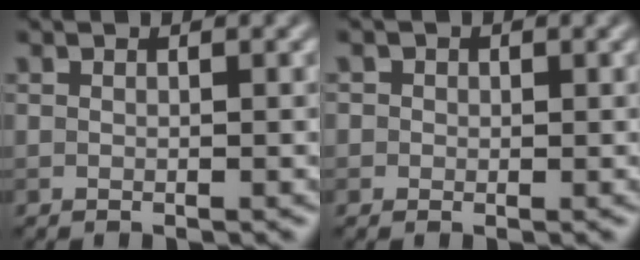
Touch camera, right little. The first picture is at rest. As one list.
[{"total": 1.6, "force": [0.6, 1.4, 0.5], "torque": [0.004, 0.004, 0.001]}]